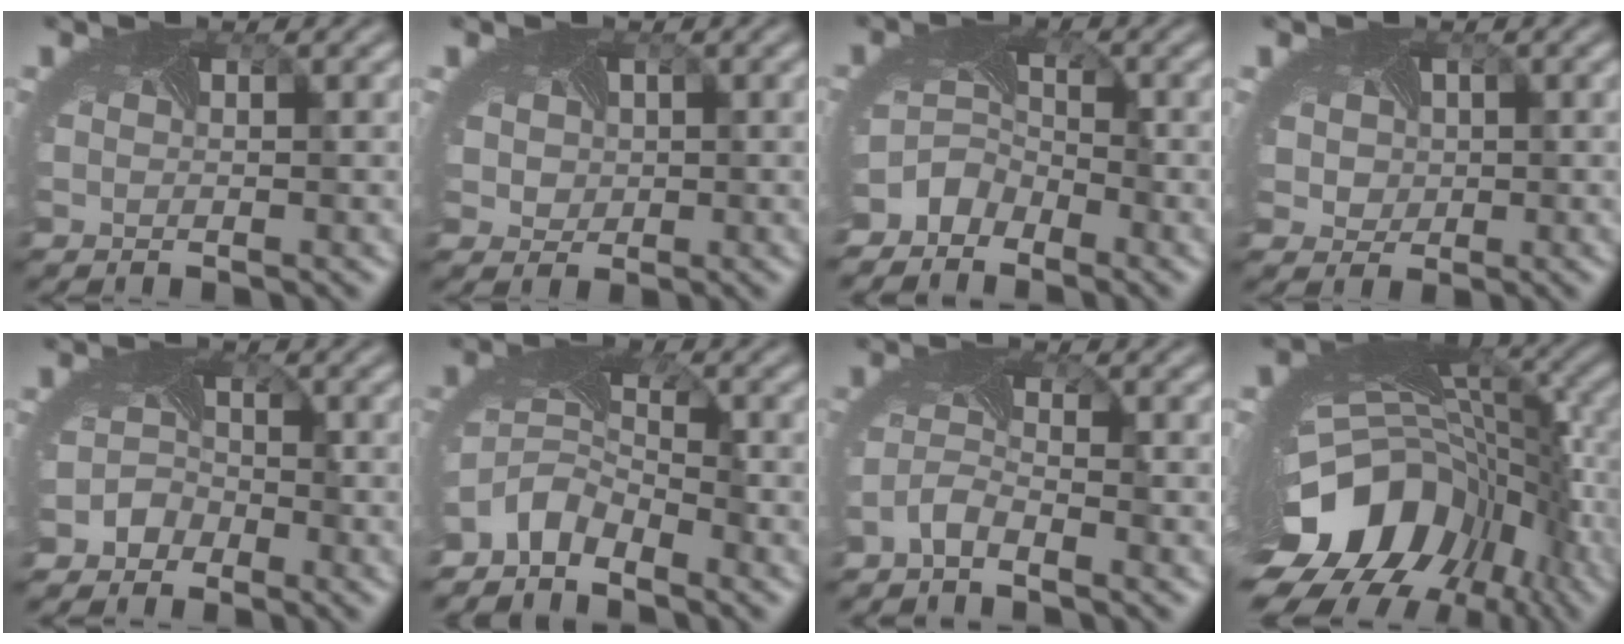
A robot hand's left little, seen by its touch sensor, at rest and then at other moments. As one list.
[{"total": 2.8, "force": [0.7, 2.4, 1.2], "torque": [-0.029, 0.014, 0.007]}, {"total": 3.7, "force": [-3.0, 2.0, 0.5], "torque": [-0.007, -0.005, -0.065]}, {"total": 3.6, "force": [0.8, 3.1, 1.7], "torque": [-0.033, 0.014, 0.003]}, {"total": 2.4, "force": [-1.9, 1.6, 0.0], "torque": [0.005, 0.001, -0.039]}, {"total": 4.0, "force": [-3.3, 1.8, 1.2], "torque": [-0.034, -0.006, -0.076]}, {"total": 2.0, "force": [-1.8, 0.3, 0.9], "torque": [-0.033, -0.002, -0.042]}, {"total": 17.2, "force": [-6.9, 11.7, 10.6], "torque": [-0.218, -0.055, -0.092]}]